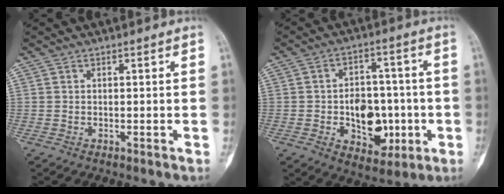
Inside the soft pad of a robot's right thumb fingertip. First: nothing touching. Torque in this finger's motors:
{"motor_torque": [0.78, 1.44, 0.62, -0.67, 0.03]}